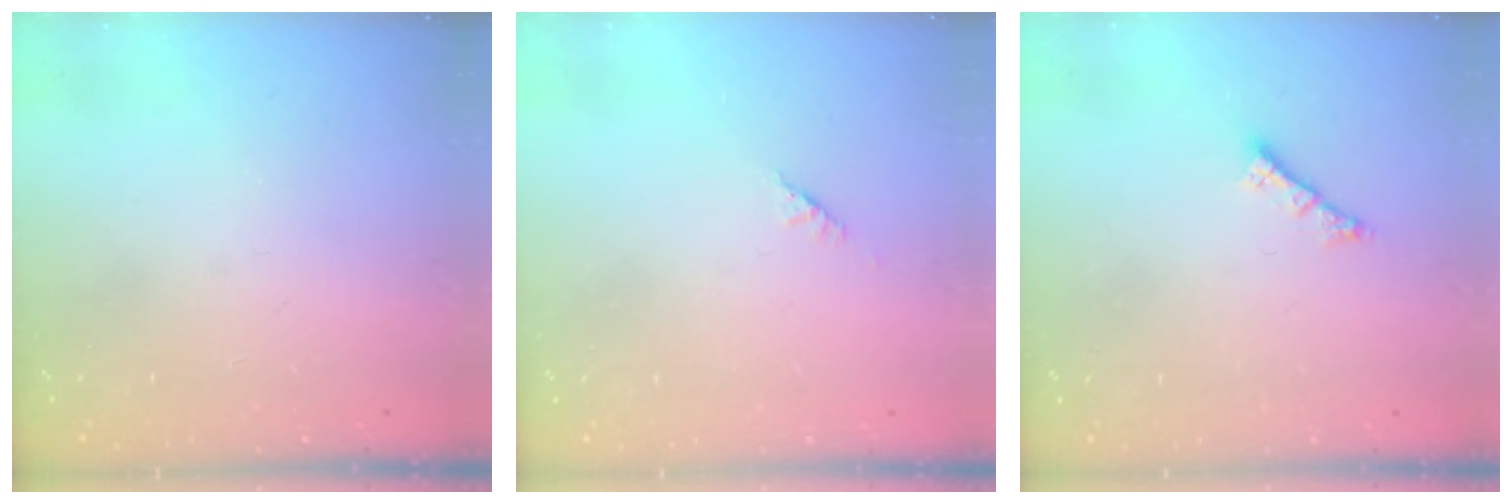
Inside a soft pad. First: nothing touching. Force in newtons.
{"total": 1.4, "press": 1.3, "slide": 0.5}
{"total": 1.2, "press": 1.2, "slide": 0.3}